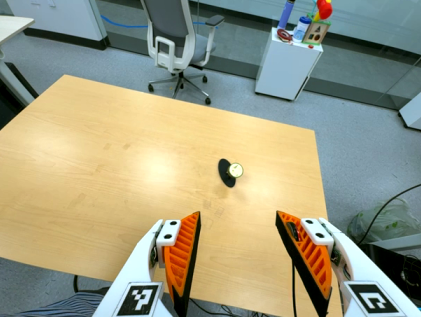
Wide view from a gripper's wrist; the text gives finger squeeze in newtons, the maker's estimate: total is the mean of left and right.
{"total": 0.0}